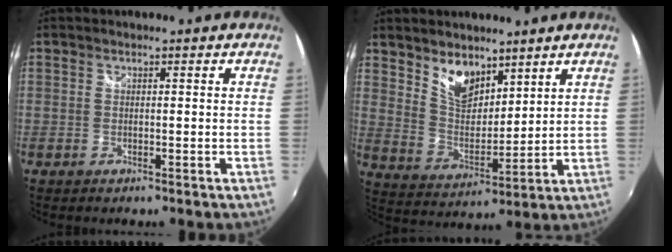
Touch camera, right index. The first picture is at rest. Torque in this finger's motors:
{"motor_torque": [0.21, 0.21, 0.24, 0.04]}